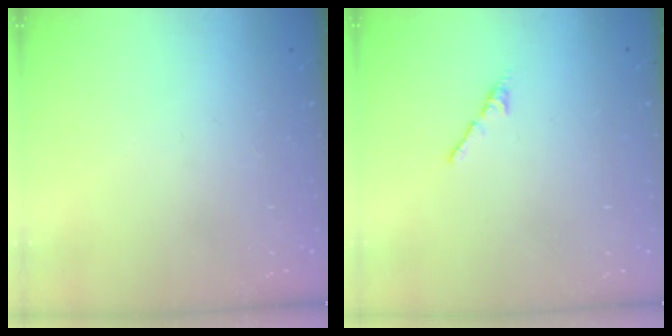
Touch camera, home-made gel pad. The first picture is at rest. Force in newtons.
{"total": 2.7, "press": 2.7, "slide": 0.7}